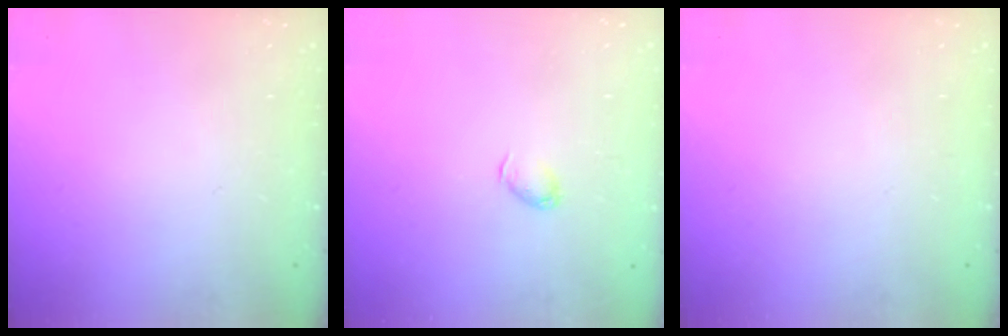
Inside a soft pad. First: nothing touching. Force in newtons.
{"total": 2.9, "press": 2.8, "slide": 0.6}
{"total": 0.0}